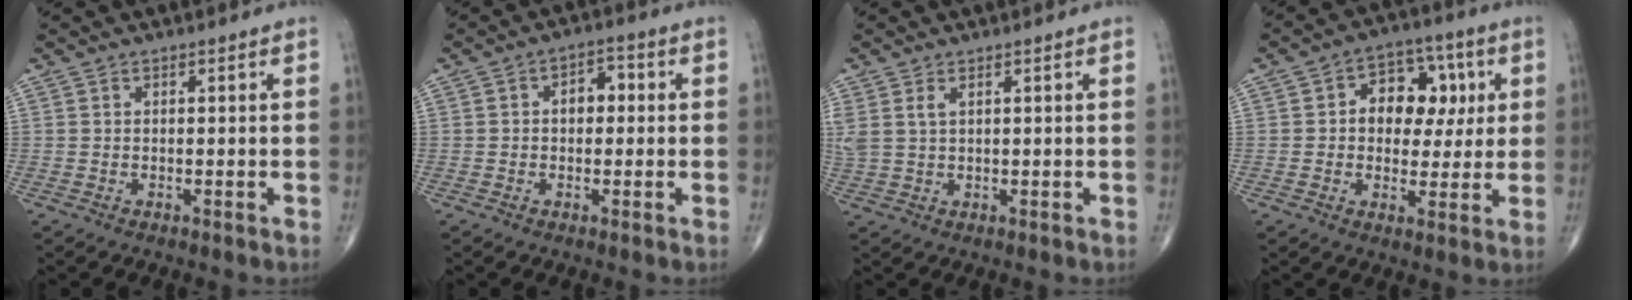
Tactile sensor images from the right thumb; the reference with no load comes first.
{"total": 4.5, "force": [0.3, 3.0, 3.3], "torque": [-0.034, 0.017, -0.003]}
{"total": 3.7, "force": [1.5, 1.9, 2.8], "torque": [-0.080, 0.008, 0.039]}
{"total": 11.7, "force": [2.0, 8.3, 8.0], "torque": [-0.057, 0.014, 0.026]}